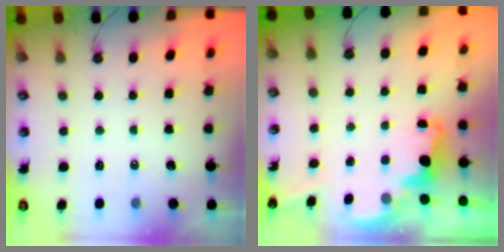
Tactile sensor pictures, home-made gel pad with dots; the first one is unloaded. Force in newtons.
{"total": 2.4, "press": 2.3, "slide": 0.5}